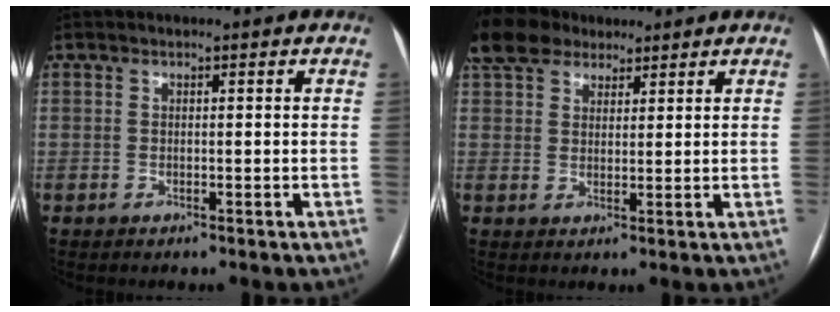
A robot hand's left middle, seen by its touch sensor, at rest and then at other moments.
{"total": 9.1, "force": [7.1, 4.9, 3.0], "torque": [-0.065, 0.036, 0.133]}